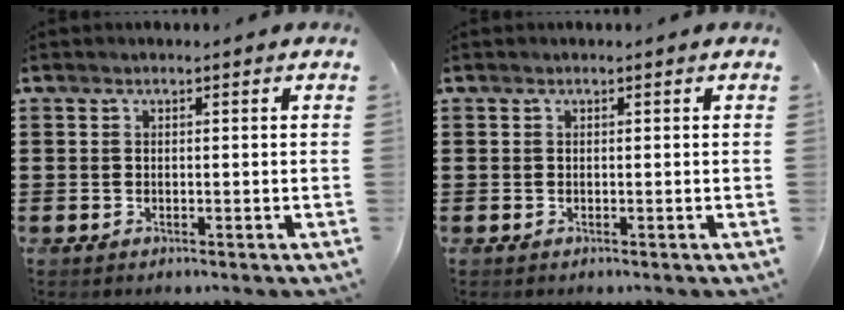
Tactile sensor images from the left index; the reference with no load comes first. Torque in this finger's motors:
{"motor_torque": [0.03, 0.03, 0.00, 0.00]}